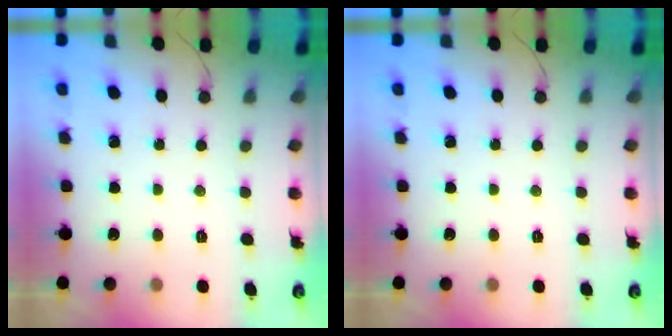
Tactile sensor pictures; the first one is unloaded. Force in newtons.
{"total": 0.0}